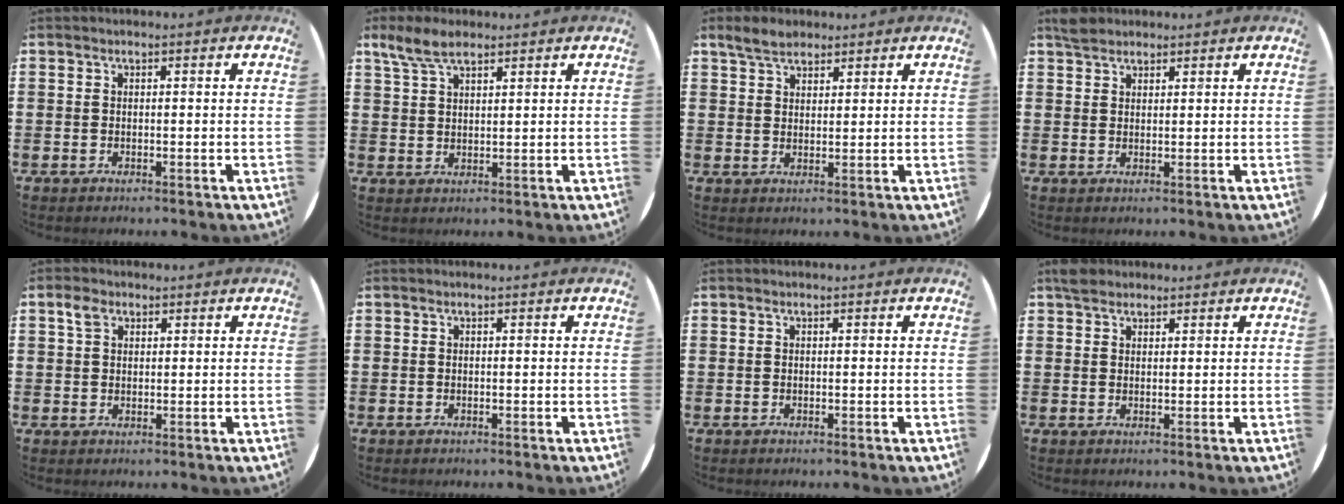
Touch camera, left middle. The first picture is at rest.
{"total": 5.1, "force": [3.8, 1.9, 2.8], "torque": [-0.056, -0.003, 0.070]}
{"total": 3.7, "force": [3.1, 1.5, 1.2], "torque": [-0.021, -0.001, 0.059]}
{"total": 2.1, "force": [2.0, 0.8, 0.3], "torque": [-0.003, 0.001, 0.037]}
{"total": 2.3, "force": [1.4, 1.5, 1.0], "torque": [-0.015, 0.001, 0.025]}
{"total": 0.0}
{"total": 0.0}
{"total": 2.0, "force": [1.8, 0.9, 0.4], "torque": [-0.005, 0.001, 0.034]}